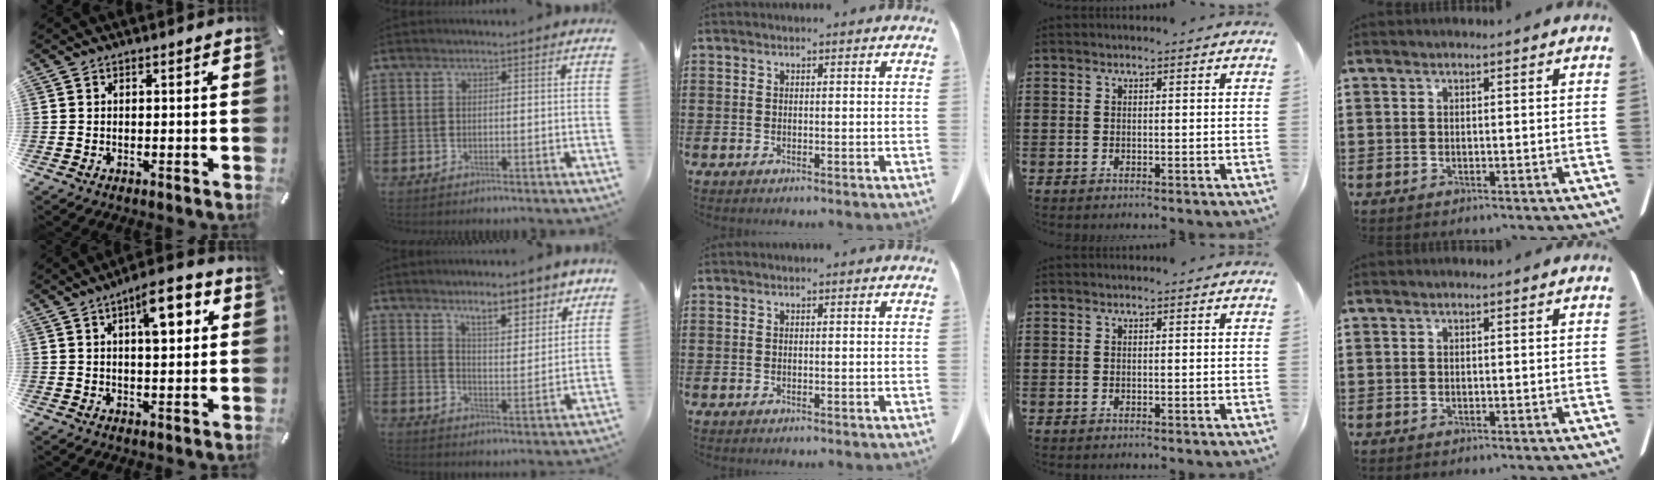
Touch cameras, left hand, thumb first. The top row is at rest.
{"thumb": {"total": 8.7, "force": [3.4, 3.5, 7.3], "torque": [-0.099, -0.010, 0.048]}, "index": {"total": 7.3, "force": [6.2, 1.5, 3.5], "torque": [-0.056, -0.033, 0.104]}}